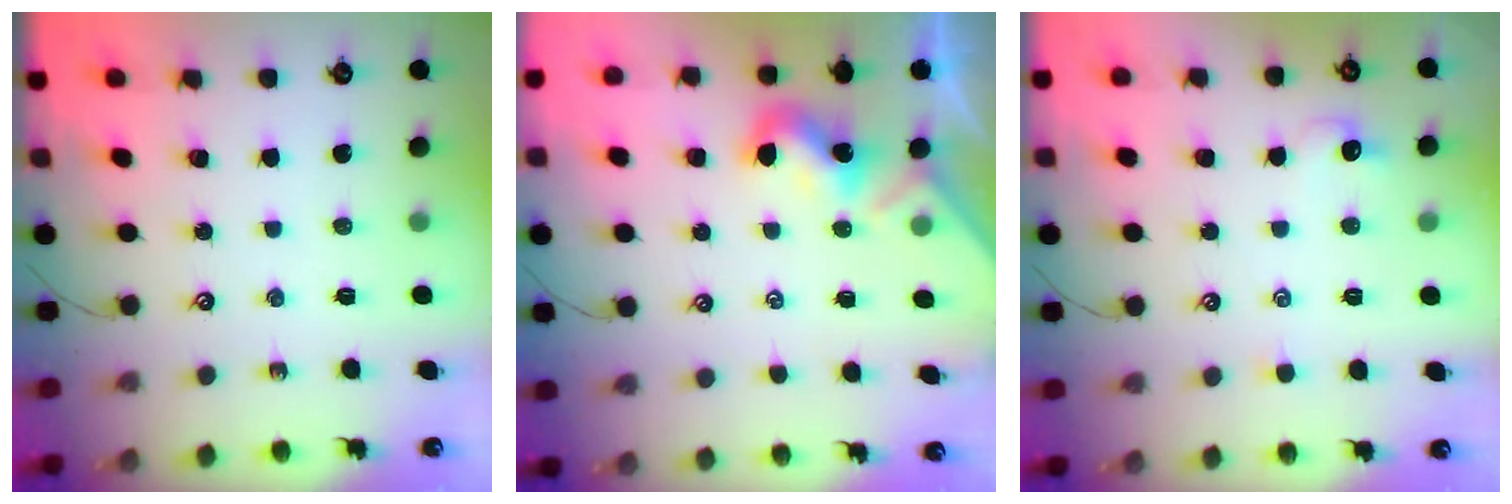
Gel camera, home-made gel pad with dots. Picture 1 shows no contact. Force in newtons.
{"total": 1.8, "press": 1.8, "slide": 0.5}
{"total": 1.0, "press": 0.9, "slide": 0.6}